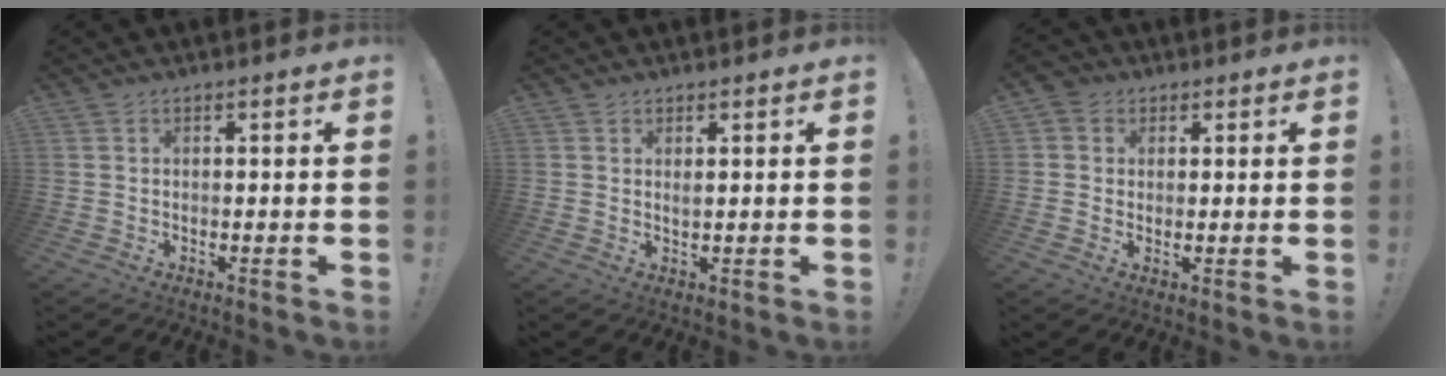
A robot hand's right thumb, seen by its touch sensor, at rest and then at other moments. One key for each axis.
{"total": 1.3, "fx": 1.0, "fy": 0.5, "fz": 0.8, "tx": -0.003, "ty": -0.006, "tz": 0.015}
{"total": 4.7, "fx": 1.1, "fy": 4.4, "fz": 1.4, "tx": -0.014, "ty": -0.002, "tz": 0.021}